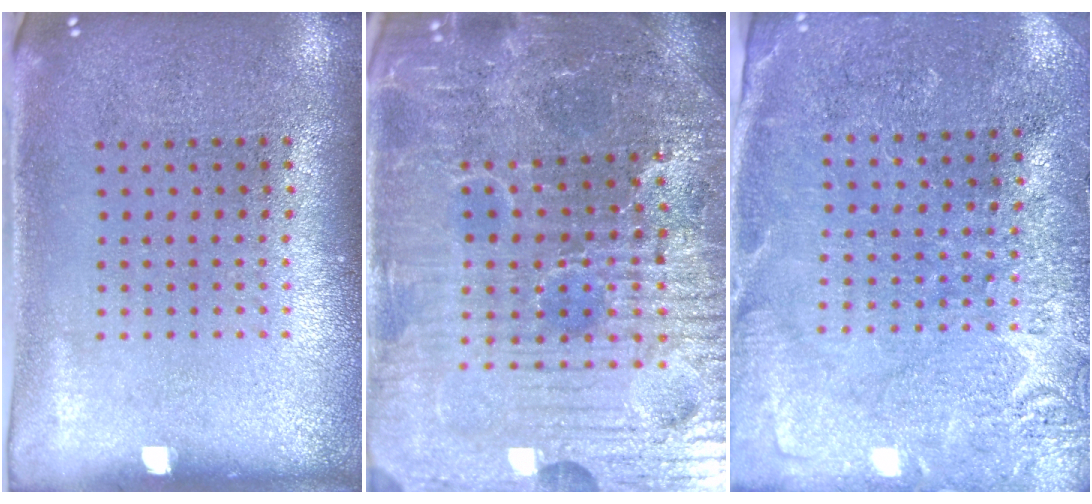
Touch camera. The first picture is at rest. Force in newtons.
{"total": 6.0, "press": 5.7, "slide": 2.0}
{"total": 2.8, "press": 2.8, "slide": 0.1}